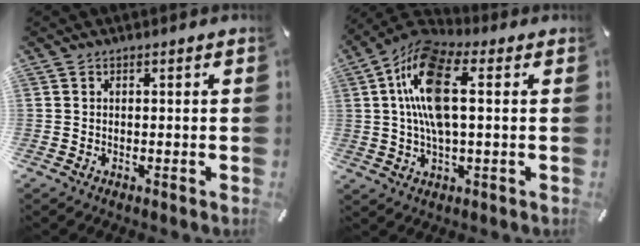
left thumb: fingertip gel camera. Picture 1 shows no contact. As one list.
[{"total": 14.5, "force": [2.3, 6.4, 12.8], "torque": [-0.269, -0.002, 0.040]}]